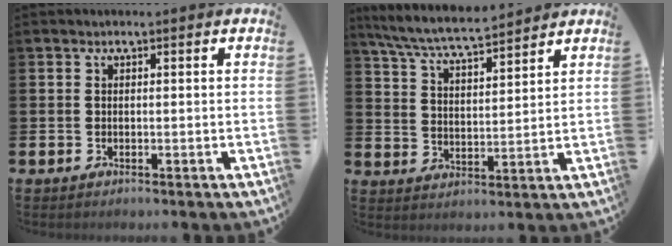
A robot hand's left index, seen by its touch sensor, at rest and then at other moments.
{"total": 7.0, "force": [6.6, 0.4, 2.2], "torque": [-0.066, -0.037, 0.117]}